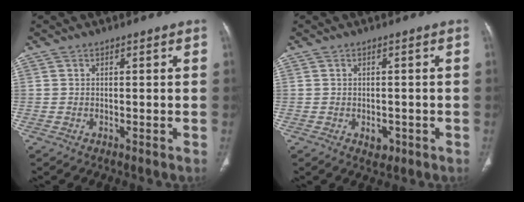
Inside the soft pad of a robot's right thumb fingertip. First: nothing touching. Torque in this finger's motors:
{"motor_torque": [0.26, 1.38, -0.02, 0.32, -0.01]}